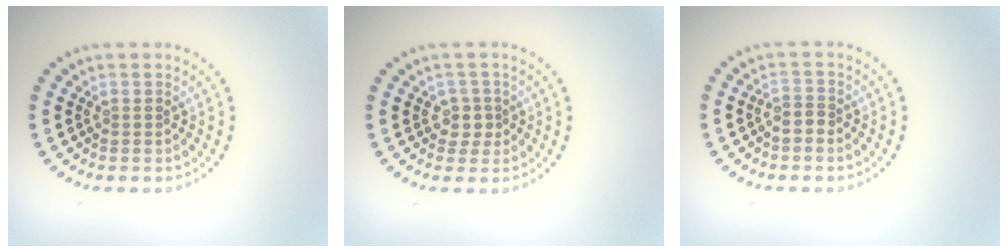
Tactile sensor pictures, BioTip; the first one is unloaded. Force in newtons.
{"total": 1.5, "press": 1.2, "slide": 1.0}
{"total": 1.6, "press": 1.2, "slide": 1.0}